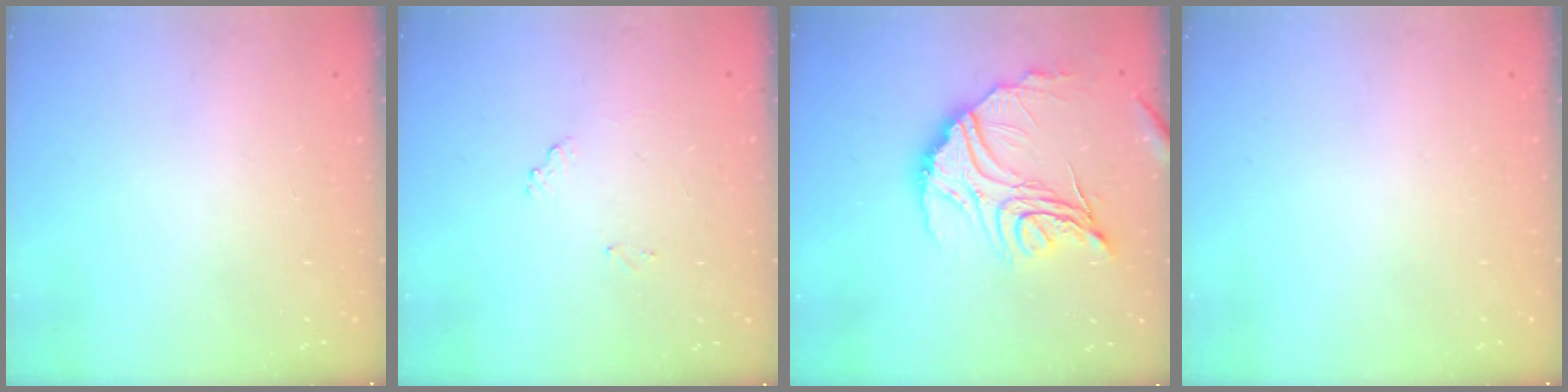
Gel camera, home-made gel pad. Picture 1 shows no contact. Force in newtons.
{"total": 7.2, "press": 7.1, "slide": 0.4}
{"total": 20.5, "press": 20.5, "slide": 1.3}
{"total": 0.0}